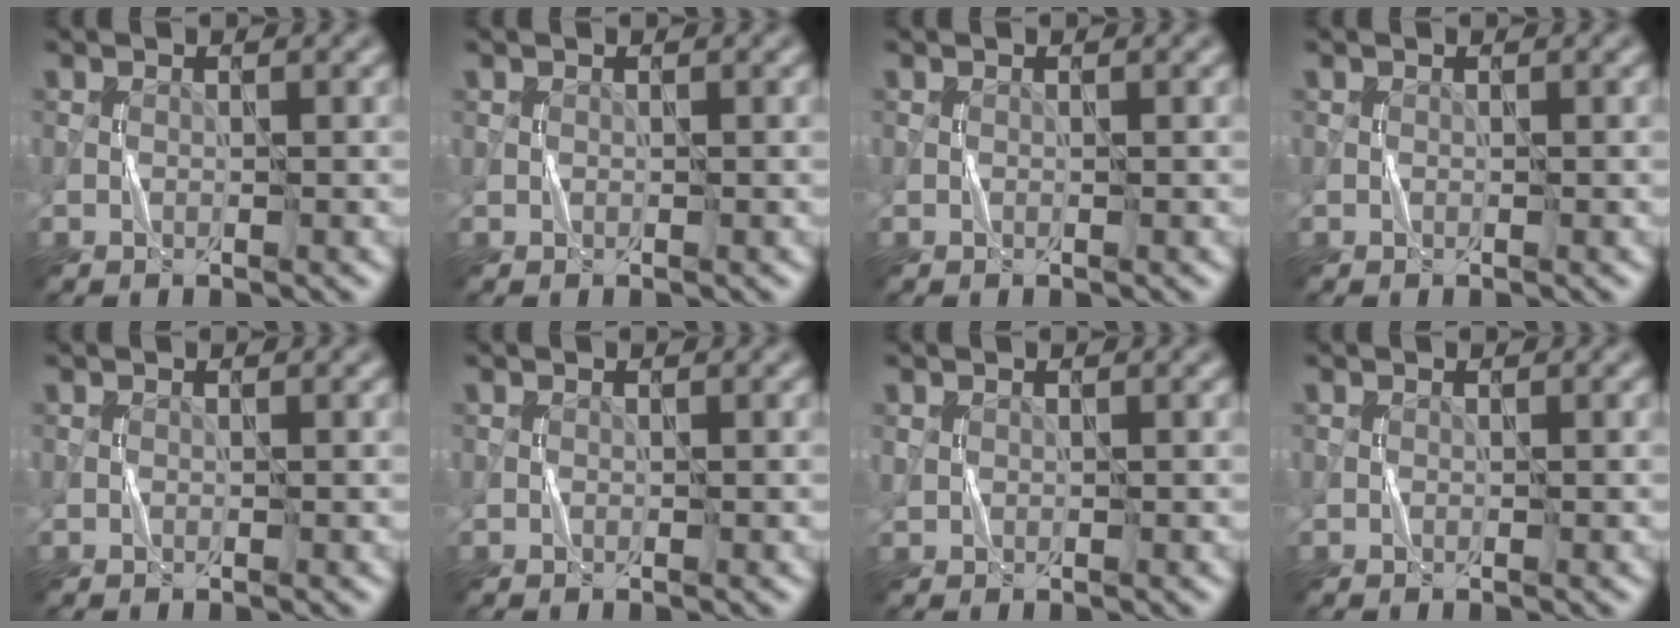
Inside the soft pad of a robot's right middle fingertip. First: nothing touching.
{"total": 0.0}
{"total": 0.0}
{"total": 0.0}
{"total": 0.0}
{"total": 0.0}
{"total": 0.6, "force": [0.3, 0.5, 0.2], "torque": [-0.005, 0.000, 0.010]}
{"total": 0.0}